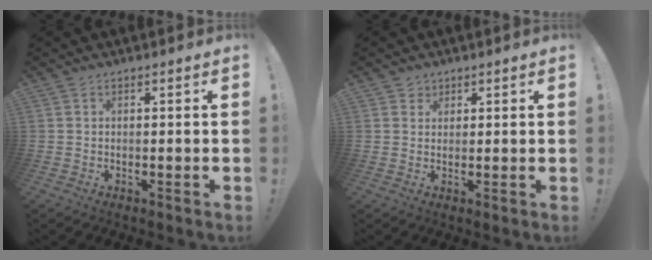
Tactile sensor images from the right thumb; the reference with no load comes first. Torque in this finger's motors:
{"motor_torque": [-0.28, 0.39, 0.24, 0.05, -0.01]}